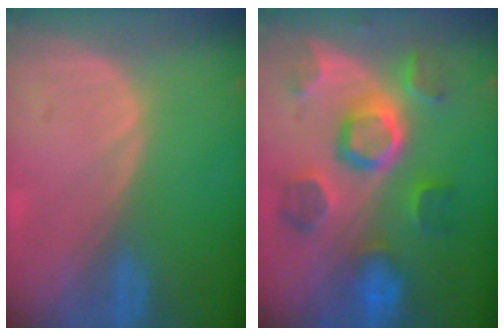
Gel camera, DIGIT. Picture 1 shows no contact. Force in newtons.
{"total": 10.1, "press": 9.4, "slide": 3.8}